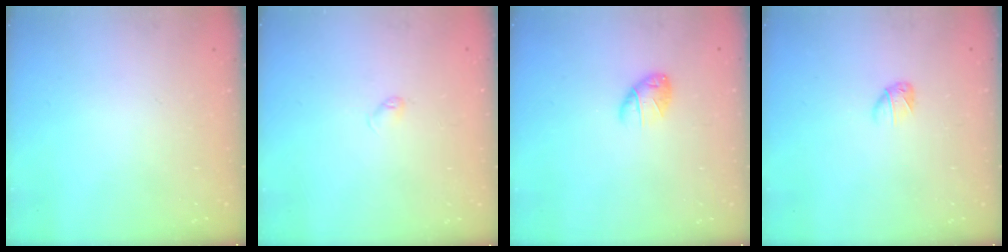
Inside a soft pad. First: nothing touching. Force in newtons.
{"total": 2.7, "press": 2.6, "slide": 0.4}
{"total": 6.3, "press": 6.2, "slide": 1.2}
{"total": 3.0, "press": 2.9, "slide": 0.7}